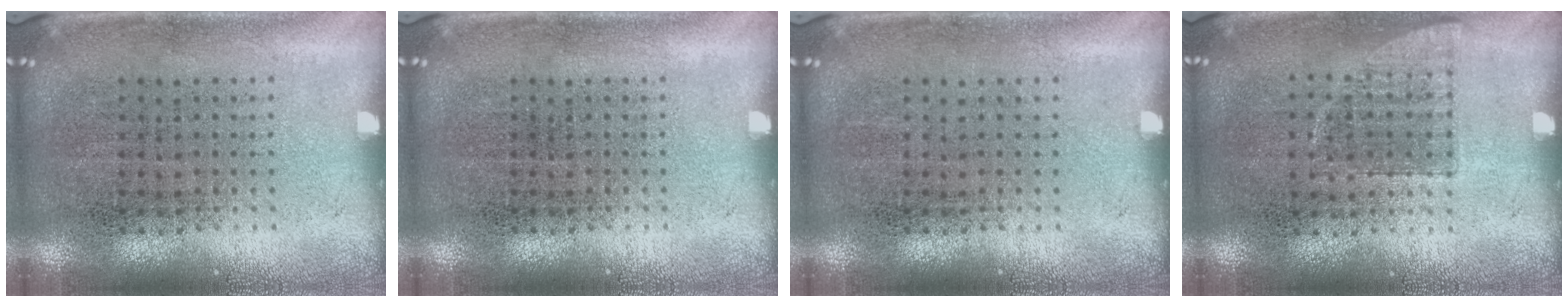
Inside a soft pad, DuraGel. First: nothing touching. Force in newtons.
{"total": 0.0}
{"total": 0.0}
{"total": 0.8, "press": 0.7, "slide": 0.3}